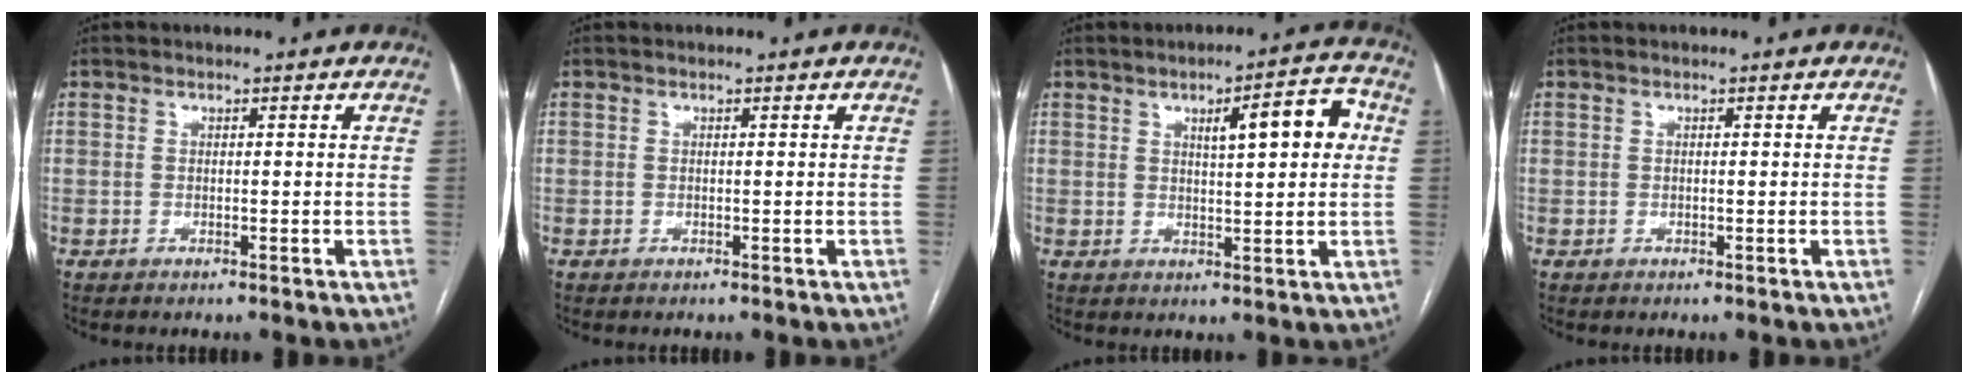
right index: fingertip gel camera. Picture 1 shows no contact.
{"total": 0.0}
{"total": 7.7, "force": [2.1, 1.6, 7.2], "torque": [-0.100, 0.019, 0.029]}
{"total": 0.0}